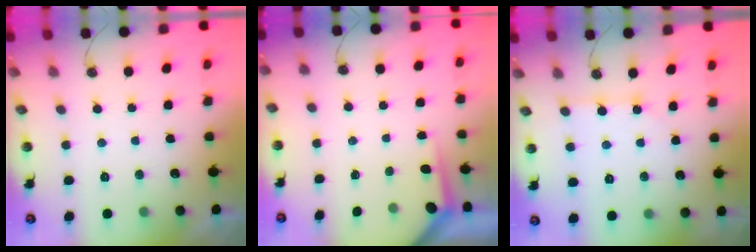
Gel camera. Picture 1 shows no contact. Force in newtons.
{"total": 3.1, "press": 3.1, "slide": 0.4}
{"total": 2.9, "press": 2.9, "slide": 0.4}